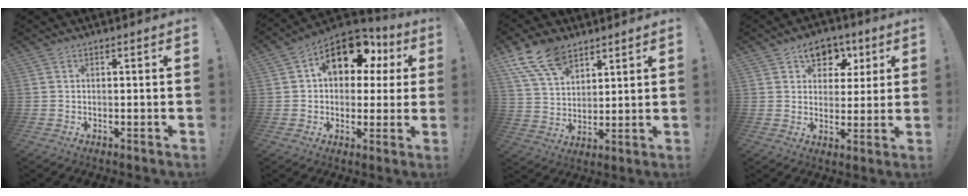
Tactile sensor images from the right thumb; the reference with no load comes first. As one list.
[{"total": 16.0, "force": [6.8, 10.1, 10.4], "torque": [-0.143, -0.024, 0.120]}, {"total": 12.7, "force": [8.6, 7.1, 6.0], "torque": [-0.113, -0.038, 0.166]}, {"total": 9.3, "force": [4.9, 6.9, 3.9], "torque": [-0.037, -0.024, 0.091]}]